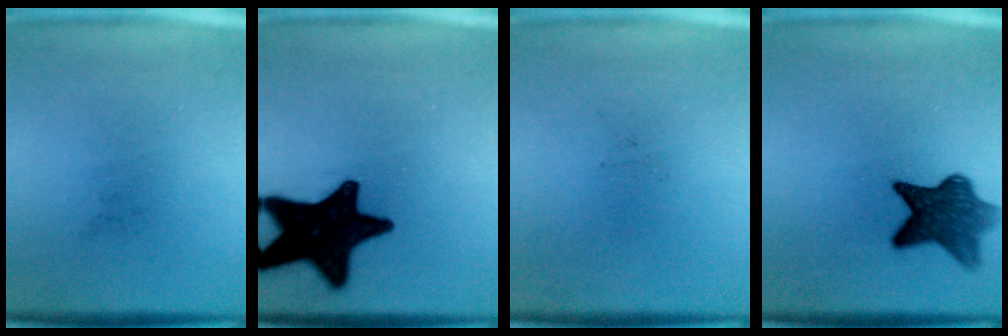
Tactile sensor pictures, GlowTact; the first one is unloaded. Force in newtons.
{"total": 19.9}
{"total": 0.0}
{"total": 8.3}